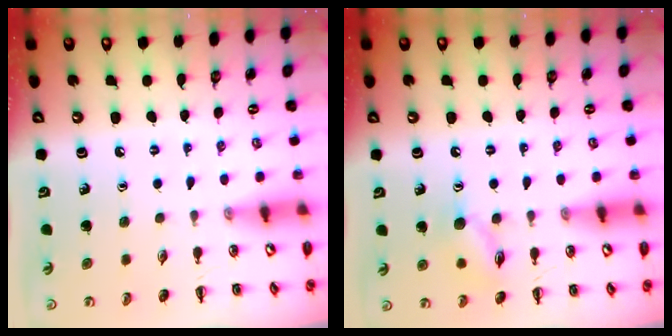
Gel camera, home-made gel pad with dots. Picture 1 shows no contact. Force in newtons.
{"total": 9.1, "press": 9.1, "slide": 0.7}